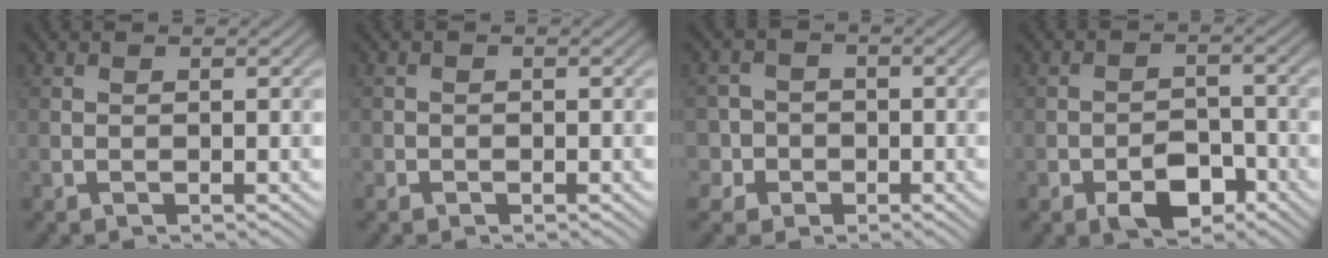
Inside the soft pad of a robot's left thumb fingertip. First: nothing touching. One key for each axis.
{"total": 0.8, "fx": -0.4, "fy": 0.7, "fz": 0.1, "tx": 0.004, "ty": -0.004, "tz": -0.009}
{"total": 4.7, "fx": -1.3, "fy": 4.4, "fz": 0.6, "tx": -0.013, "ty": 0.003, "tz": -0.045}
{"total": 5.4, "fx": -3.1, "fy": 2.9, "fz": 3.4, "tx": -0.053, "ty": 0.000, "tz": -0.058}